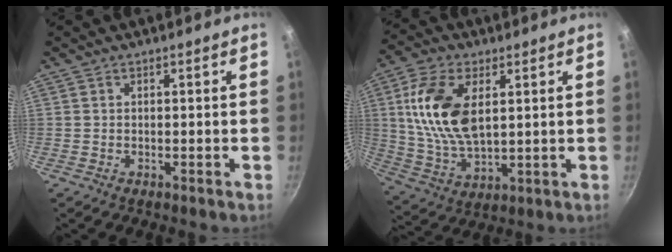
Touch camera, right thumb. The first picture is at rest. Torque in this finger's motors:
{"motor_torque": [0.84, 1.11, 1.68, 0.00, 0.56]}